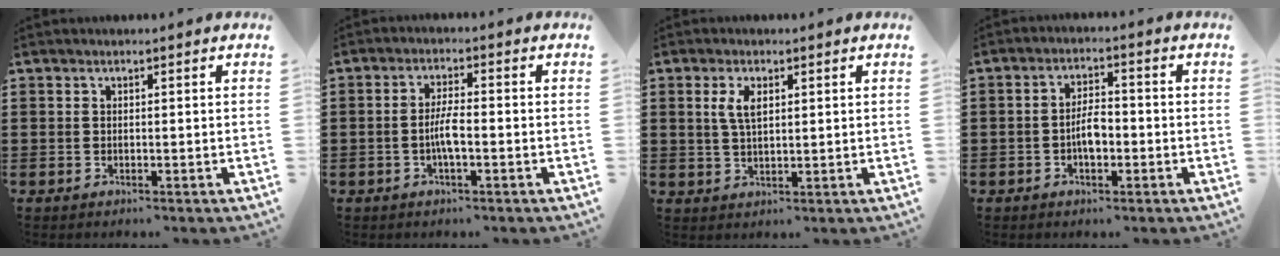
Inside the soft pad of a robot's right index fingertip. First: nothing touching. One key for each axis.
{"total": 3.7, "fx": -0.9, "fy": 0.8, "fz": 3.5, "tx": -0.076, "ty": -0.001, "tz": -0.023}
{"total": 3.8, "fx": 1.2, "fy": 1.7, "fz": 3.2, "tx": -0.070, "ty": 0.007, "tz": 0.020}
{"total": 4.0, "fx": -1.0, "fy": 1.7, "fz": 3.5, "tx": -0.064, "ty": 0.000, "tz": -0.023}